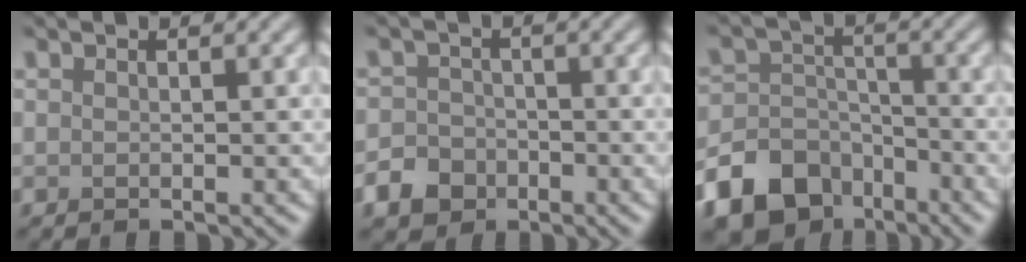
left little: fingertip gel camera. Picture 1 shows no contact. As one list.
[{"total": 3.6, "force": [-2.1, 2.8, 1.0], "torque": [-0.018, -0.003, -0.044]}, {"total": 10.5, "force": [-7.1, 6.9, 3.6], "torque": [-0.067, -0.013, -0.133]}]